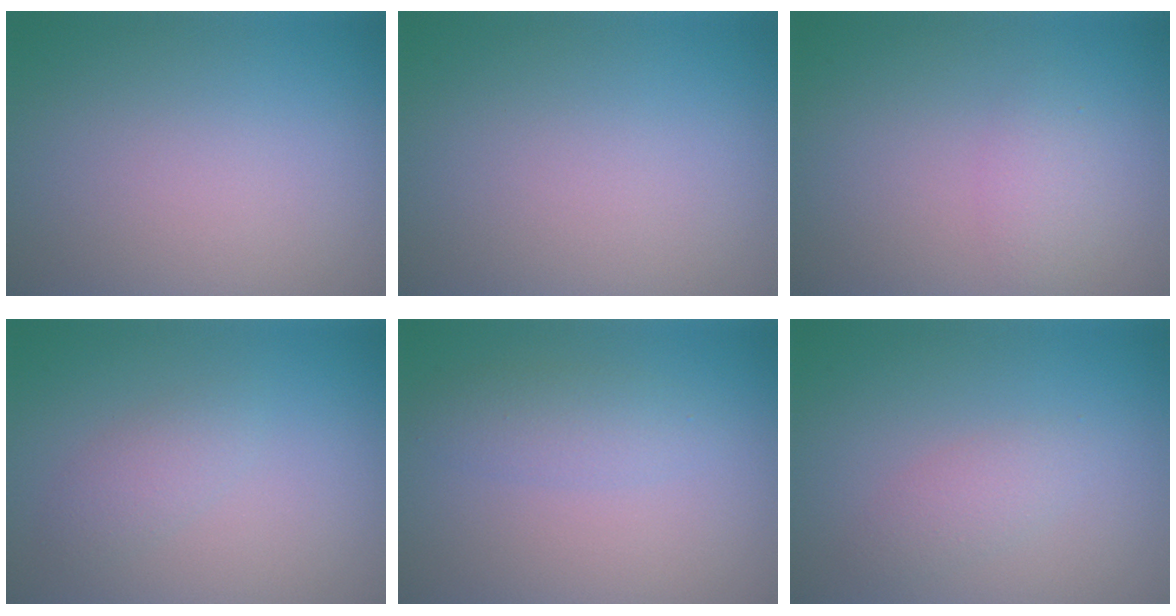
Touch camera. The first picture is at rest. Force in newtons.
{"total": 0.0}
{"total": 1.6, "press": 1.5, "slide": 0.2}
{"total": 1.8, "press": 1.8, "slide": 0.1}
{"total": 2.1, "press": 2.0, "slide": 0.2}
{"total": 1.6, "press": 1.6, "slide": 0.1}